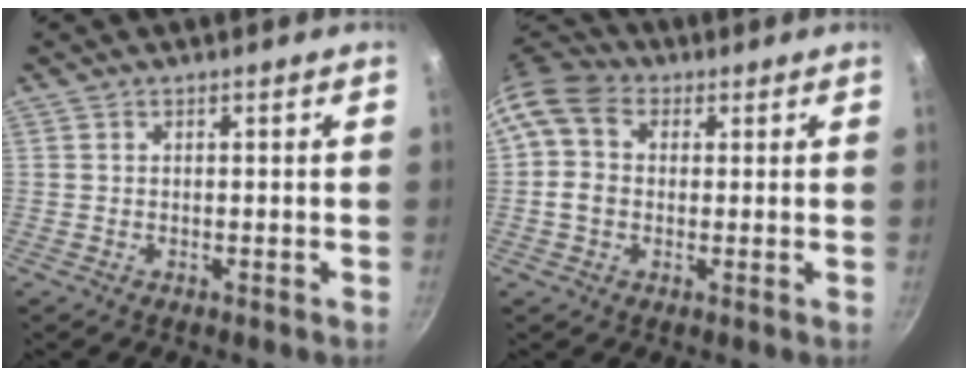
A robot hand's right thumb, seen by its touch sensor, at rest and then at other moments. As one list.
[{"total": 8.6, "force": [1.5, 6.8, 5.1], "torque": [-0.084, 0.012, 0.012]}]